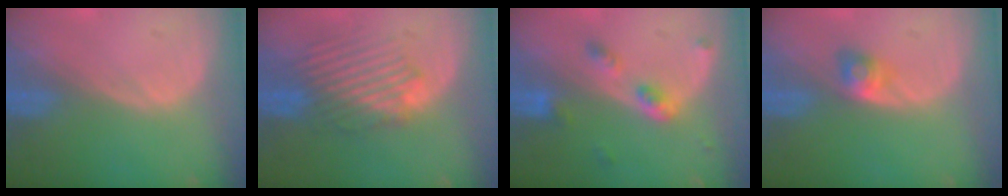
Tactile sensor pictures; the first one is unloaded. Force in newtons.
{"total": 6.6, "press": 6.4, "slide": 1.6}
{"total": 4.2, "press": 4.2, "slide": 0.5}
{"total": 2.7, "press": 2.4, "slide": 1.1}